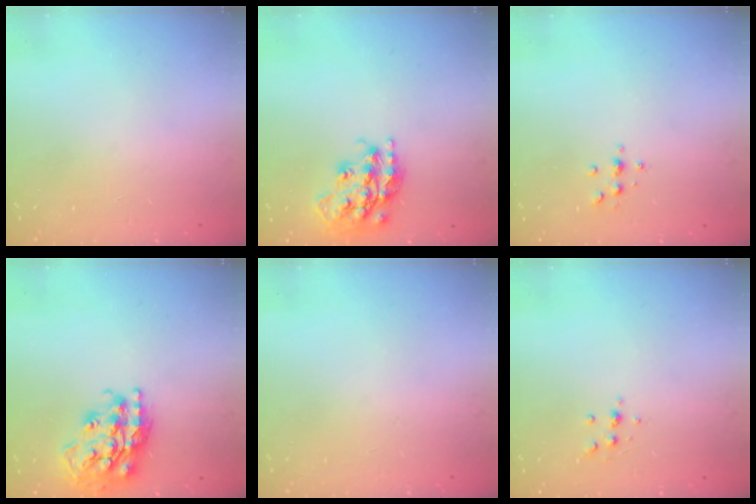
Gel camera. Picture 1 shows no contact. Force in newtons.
{"total": 18.3, "press": 18.3, "slide": 1.0}
{"total": 3.9, "press": 3.9, "slide": 0.6}
{"total": 19.6, "press": 19.5, "slide": 1.7}
{"total": 0.0}
{"total": 4.4, "press": 4.4, "slide": 0.7}